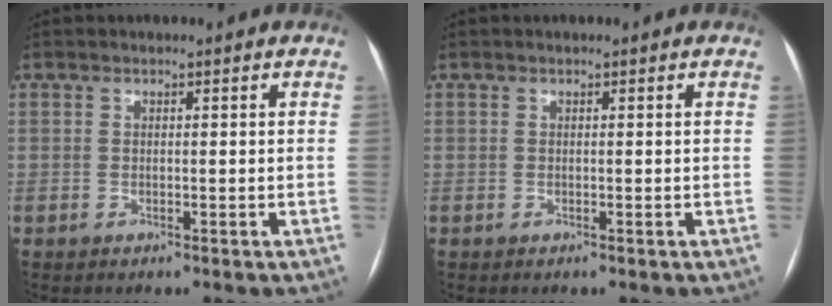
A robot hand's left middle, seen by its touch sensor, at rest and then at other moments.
{"total": 0.0}